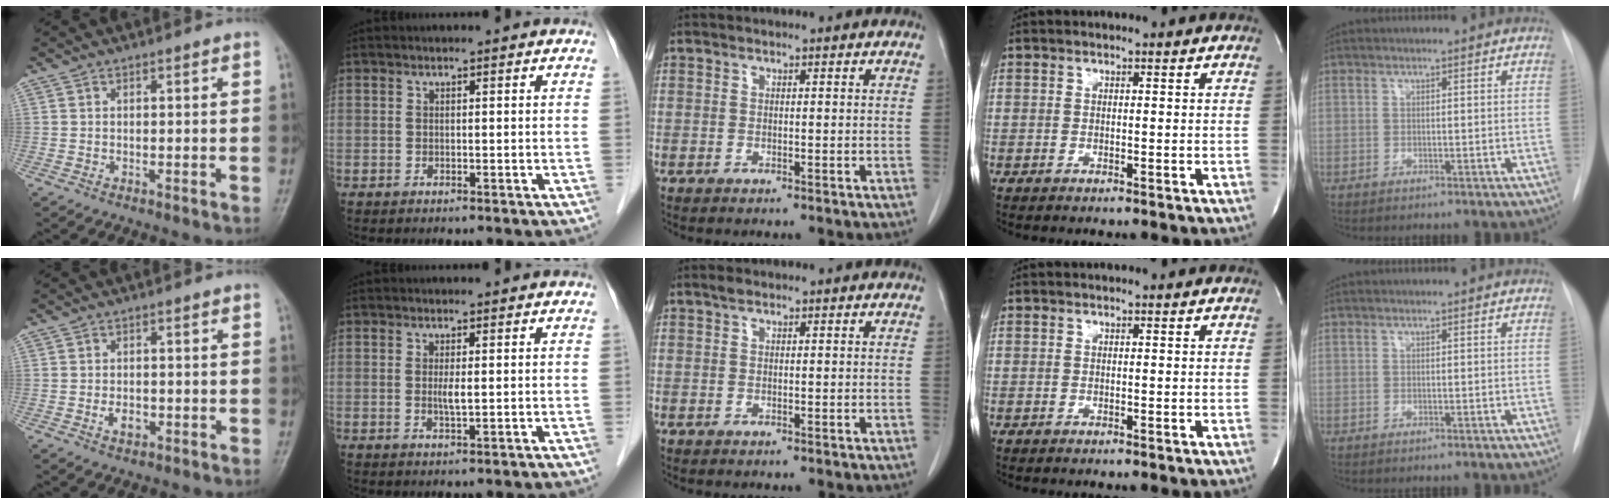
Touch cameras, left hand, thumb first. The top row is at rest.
{"thumb": {"total": 2.6, "force": [-0.8, 1.7, 1.8], "torque": [-0.025, 0.002, -0.011]}, "index": {"total": 1.5, "force": [0.3, 0.1, 1.5], "torque": [-0.035, -0.003, 0.005]}, "middle": {"total": 0.8, "force": [0.6, 0.3, 0.4], "torque": [-0.010, 0.008, 0.011]}}